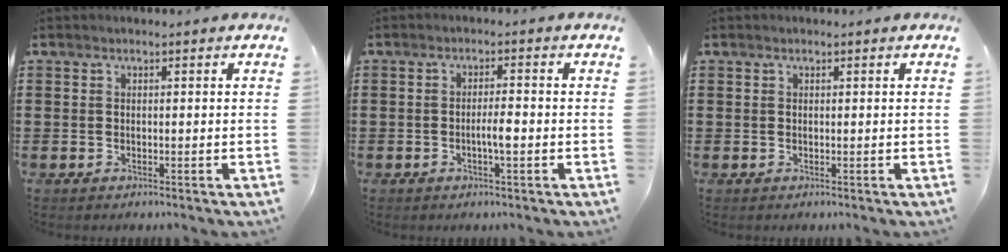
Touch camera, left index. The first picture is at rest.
{"total": 3.0, "force": [-0.8, 0.6, 2.9], "torque": [-0.052, 0.002, -0.016]}
{"total": 0.0}